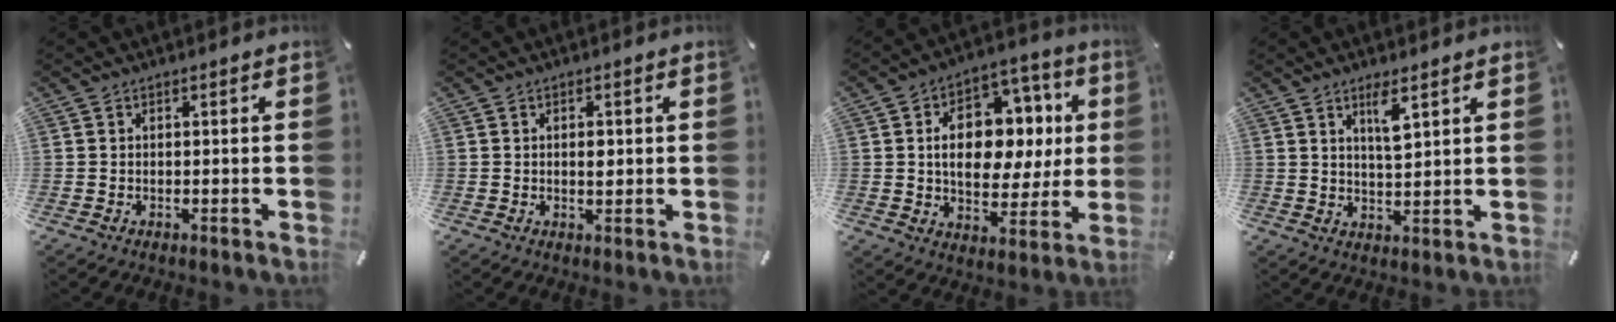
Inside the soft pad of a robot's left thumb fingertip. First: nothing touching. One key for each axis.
{"total": 2.2, "fx": 0.3, "fy": 1.2, "fz": 1.8, "tx": -0.022, "ty": -0.004, "tz": 0.001}
{"total": 15.1, "fx": 2.4, "fy": 11.0, "fz": 10.1, "tx": -0.143, "ty": -0.005, "tz": 0.046}
{"total": 5.2, "fx": 3.1, "fy": 1.2, "fz": 4.1, "tx": -0.073, "ty": -0.010, "tz": 0.049}